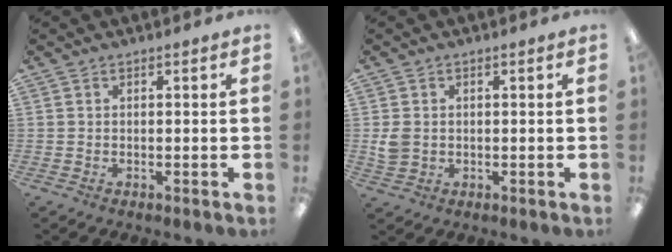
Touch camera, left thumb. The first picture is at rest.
{"total": 3.4, "force": [0.2, 2.9, 1.8], "torque": [-0.025, 0.003, 0.005]}